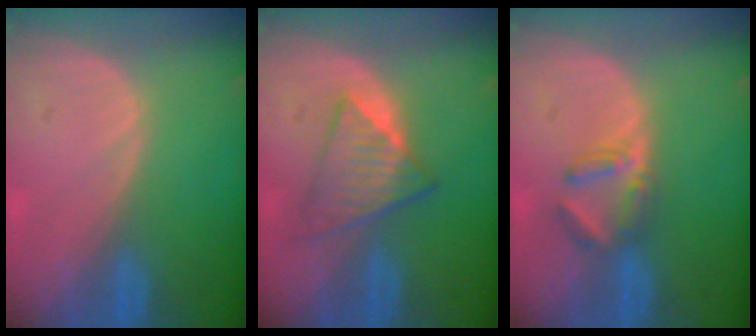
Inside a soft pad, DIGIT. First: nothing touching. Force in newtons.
{"total": 6.0, "press": 5.8, "slide": 1.6}
{"total": 4.1, "press": 3.9, "slide": 1.1}